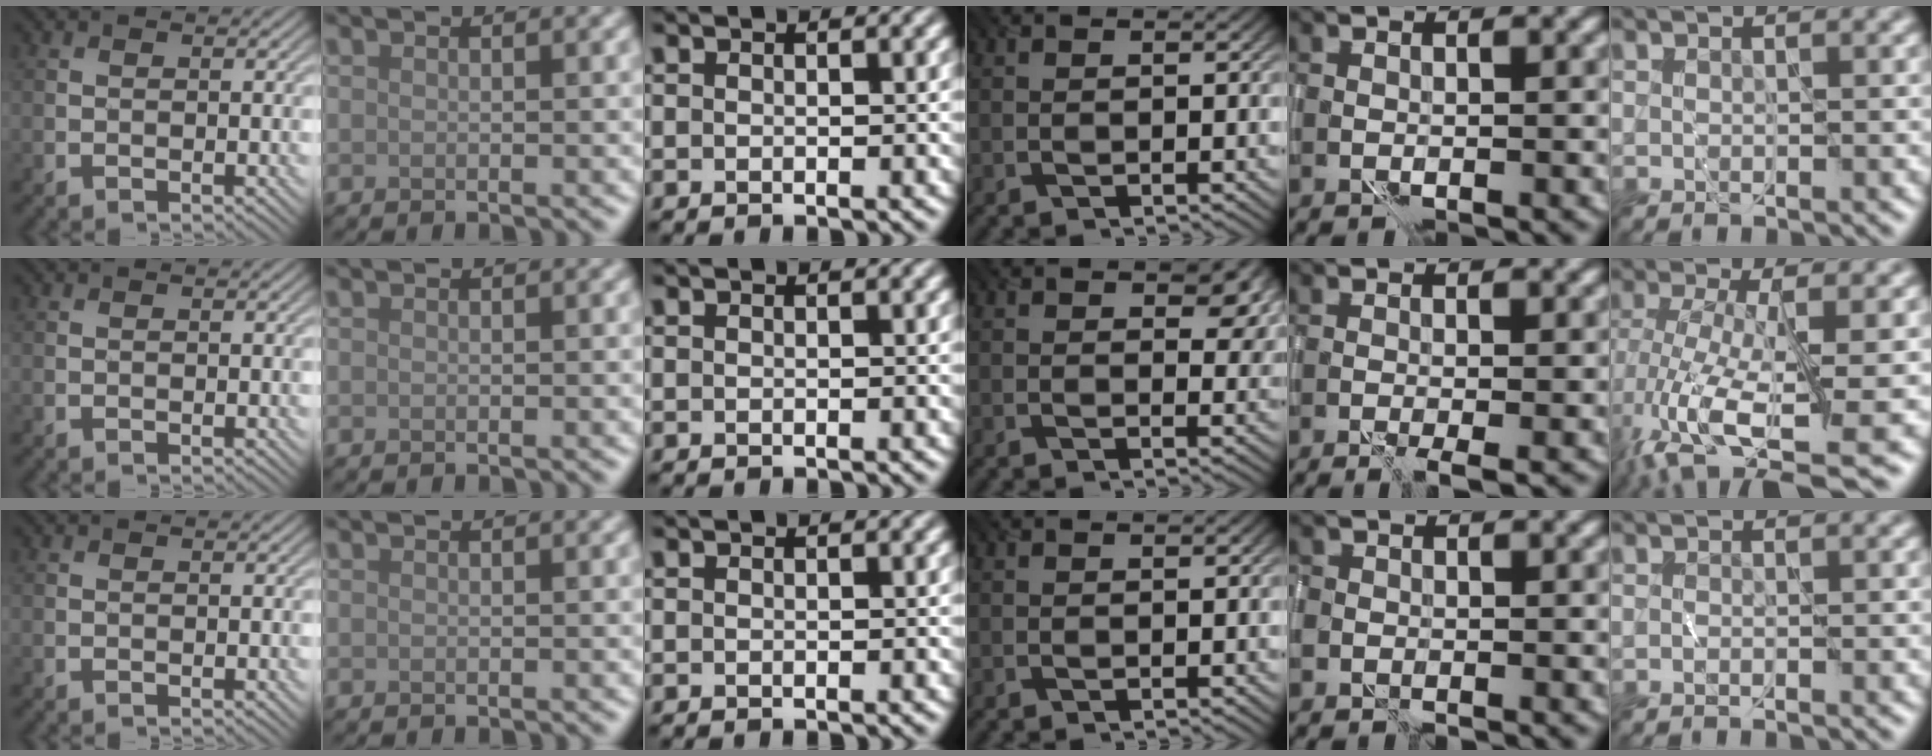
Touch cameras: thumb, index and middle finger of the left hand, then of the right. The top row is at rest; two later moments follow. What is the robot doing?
{"motion": "wrap", "object": "plastic wrap"}